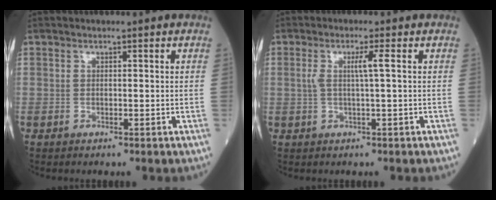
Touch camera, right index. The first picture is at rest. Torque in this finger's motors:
{"motor_torque": [0.35, 0.07, 0.05, 0.06]}